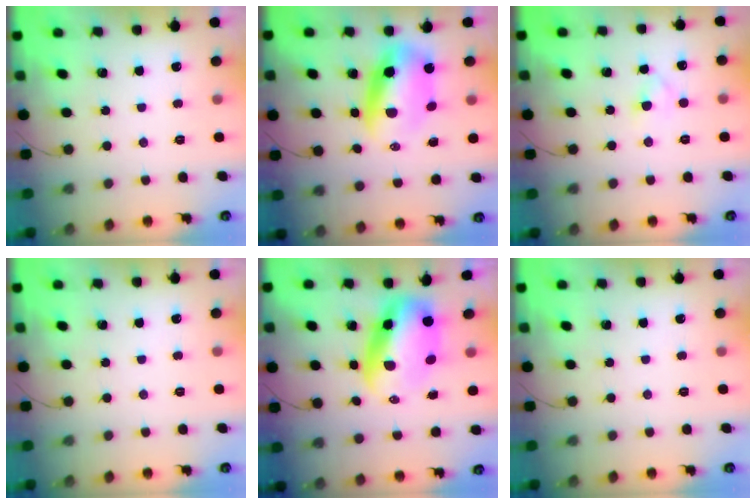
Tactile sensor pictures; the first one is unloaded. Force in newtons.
{"total": 10.3, "press": 9.9, "slide": 3.0}
{"total": 2.8, "press": 2.5, "slide": 1.2}
{"total": 0.0}
{"total": 9.1, "press": 8.7, "slide": 2.6}
{"total": 0.0}